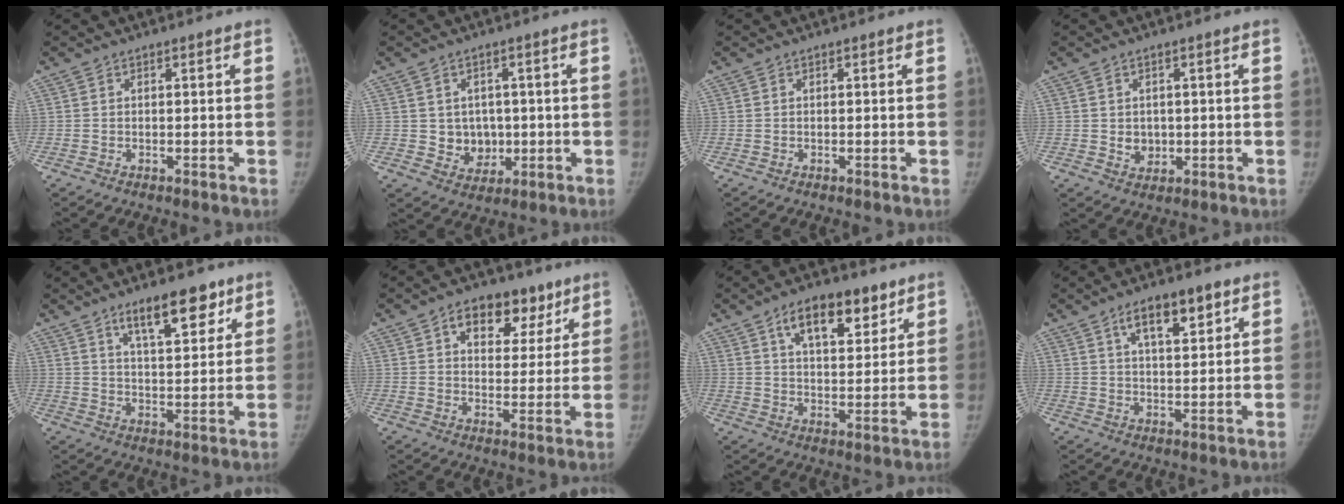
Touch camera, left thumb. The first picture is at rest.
{"total": 6.1, "force": [0.0, 5.5, 2.8], "torque": [-0.004, 0.000, 0.011]}
{"total": 0.0}
{"total": 3.2, "force": [-0.1, 2.8, 1.6], "torque": [-0.009, -0.001, 0.009]}
{"total": 10.8, "force": [6.8, 4.0, 7.4], "torque": [-0.090, -0.035, 0.112]}
{"total": 11.8, "force": [6.3, 7.4, 6.6], "torque": [-0.047, -0.017, 0.091]}
{"total": 12.5, "force": [7.2, 5.9, 8.2], "torque": [-0.095, -0.029, 0.117]}
{"total": 8.9, "force": [4.8, 3.4, 6.6], "torque": [-0.087, -0.018, 0.077]}